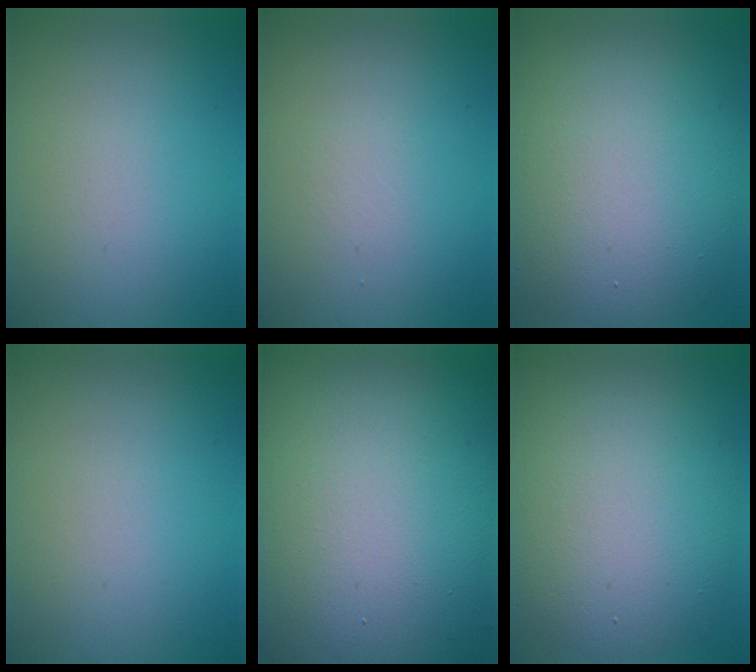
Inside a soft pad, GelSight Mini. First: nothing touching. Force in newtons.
{"total": 0.7, "press": 0.7, "slide": 0.0}
{"total": 12.8, "press": 12.8, "slide": 0.7}
{"total": 0.0}
{"total": 23.9, "press": 23.9, "slide": 1.2}
{"total": 10.2, "press": 10.2, "slide": 0.5}